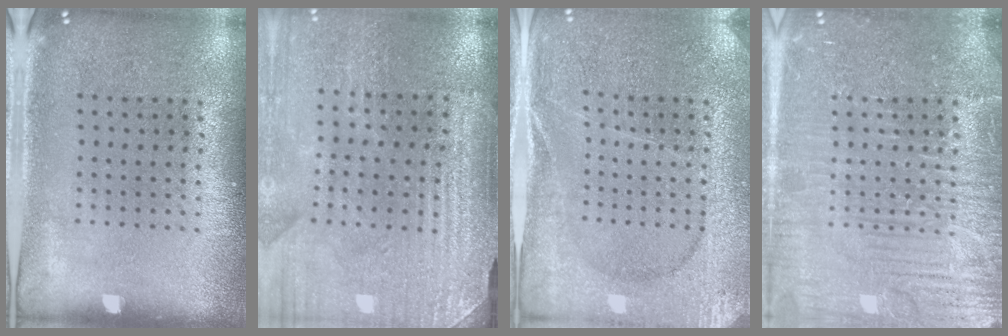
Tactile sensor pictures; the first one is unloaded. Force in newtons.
{"total": 3.4, "press": 3.3, "slide": 0.6}
{"total": 3.0, "press": 2.9, "slide": 0.4}
{"total": 6.7, "press": 6.7, "slide": 0.9}